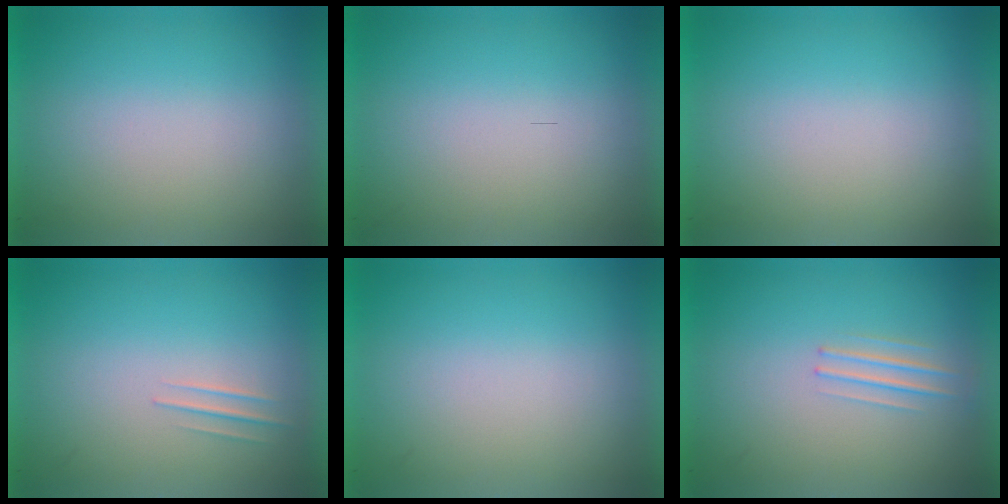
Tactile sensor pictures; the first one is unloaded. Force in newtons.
{"total": 0.0}
{"total": 1.0}
{"total": 1.1}
{"total": 0.0}
{"total": 1.2}